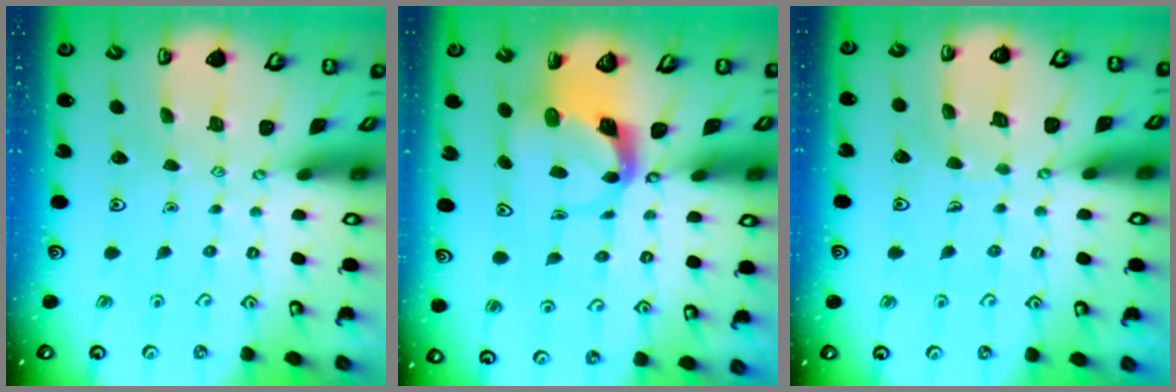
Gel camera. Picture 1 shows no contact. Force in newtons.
{"total": 3.9, "press": 3.9, "slide": 0.6}
{"total": 4.9, "press": 4.8, "slide": 0.4}